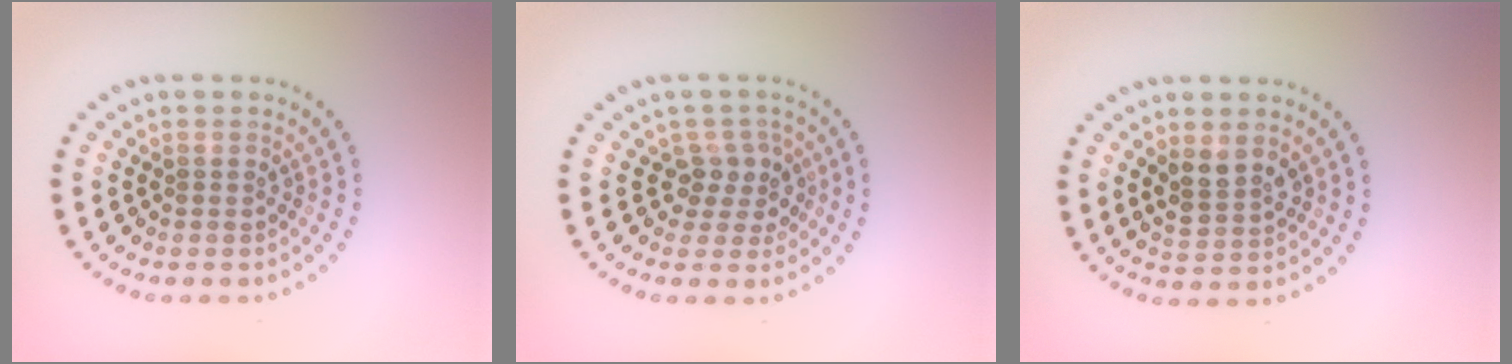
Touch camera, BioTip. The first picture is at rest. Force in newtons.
{"total": 2.6, "press": 2.0, "slide": 1.8}
{"total": 2.5, "press": 2.3, "slide": 0.9}